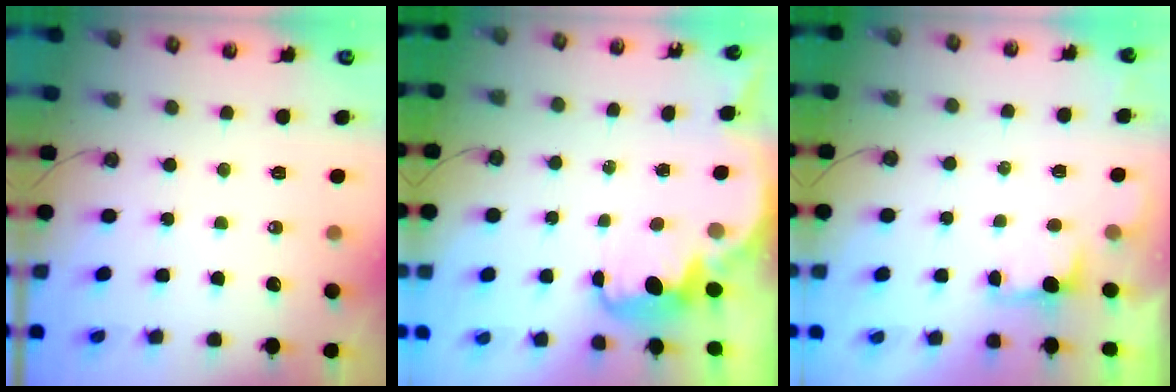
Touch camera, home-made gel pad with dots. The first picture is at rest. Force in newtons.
{"total": 2.7, "press": 2.7, "slide": 0.4}
{"total": 1.0, "press": 0.6, "slide": 0.8}